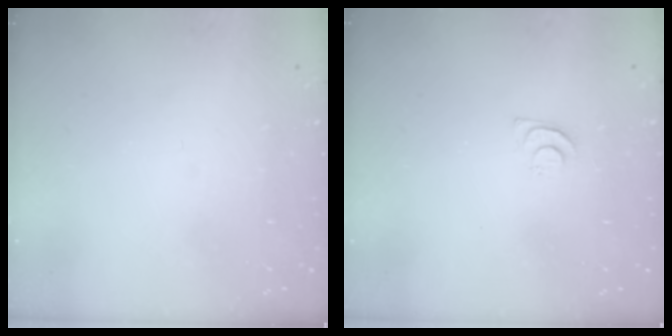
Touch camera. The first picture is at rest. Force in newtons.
{"total": 4.6, "press": 4.6, "slide": 0.6}